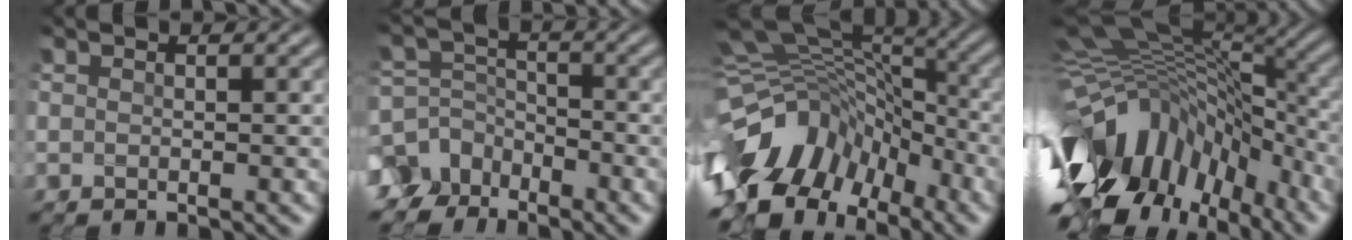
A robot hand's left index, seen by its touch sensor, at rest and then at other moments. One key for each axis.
{"total": 8.8, "fx": -5.8, "fy": 6.2, "fz": 2.5, "tx": -0.058, "ty": -0.020, "tz": -0.110}
{"total": 13.8, "fx": -7.3, "fy": 8.2, "fz": 8.4, "tx": -0.169, "ty": 0.010, "tz": -0.112}
{"total": 14.5, "fx": -5.6, "fy": 7.6, "fz": 11.1, "tx": -0.228, "ty": 0.005, "tz": -0.095}